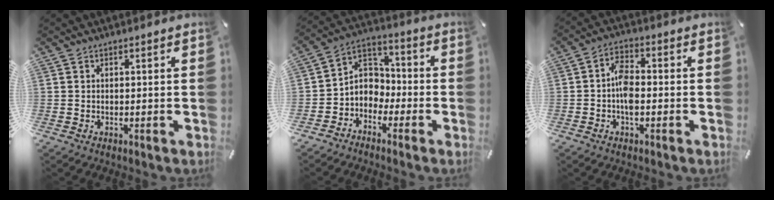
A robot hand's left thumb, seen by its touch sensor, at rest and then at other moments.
{"total": 6.9, "force": [-2.6, 6.2, 1.4], "torque": [-0.035, 0.023, -0.050]}
{"total": 6.0, "force": [-1.3, 3.3, 4.9], "torque": [-0.095, 0.010, -0.023]}